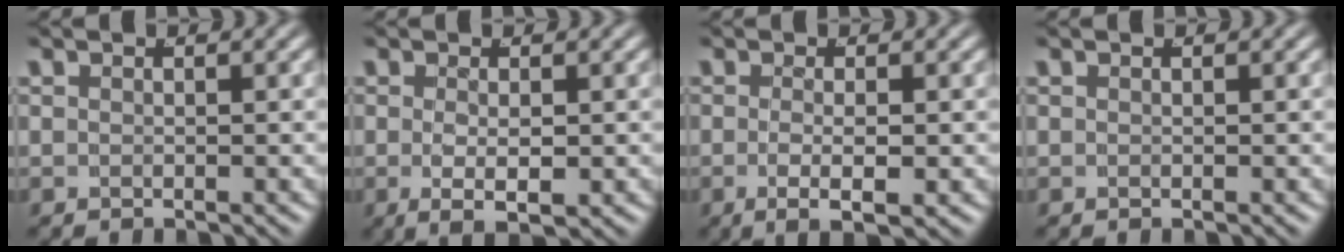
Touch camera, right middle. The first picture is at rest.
{"total": 3.4, "force": [-1.0, 0.9, 3.1], "torque": [-0.060, -0.022, 0.000]}
{"total": 3.6, "force": [-1.6, 0.6, 3.1], "torque": [-0.060, -0.021, -0.015]}
{"total": 0.0}